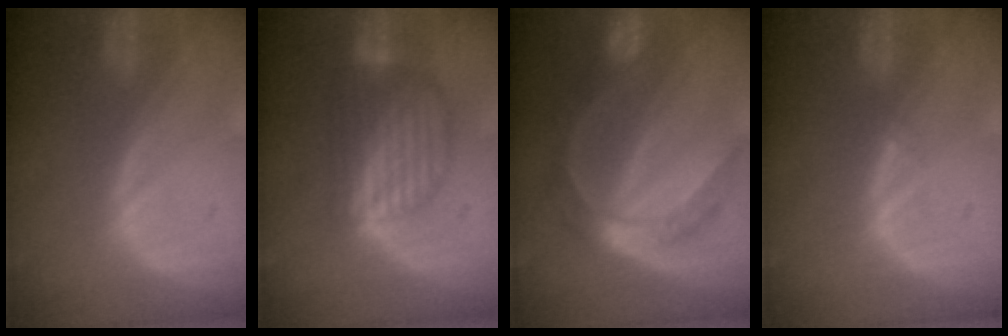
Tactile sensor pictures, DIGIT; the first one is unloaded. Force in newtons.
{"total": 7.4, "press": 7.2, "slide": 1.7}
{"total": 8.1, "press": 8.1, "slide": 0.8}
{"total": 0.7, "press": 0.5, "slide": 0.4}